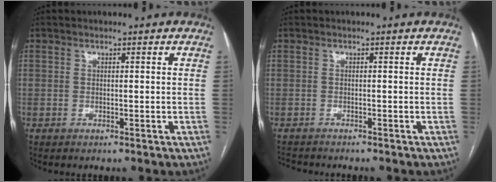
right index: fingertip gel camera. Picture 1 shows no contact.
{"total": 3.1, "force": [-2.9, 0.7, 0.6], "torque": [-0.008, -0.010, -0.045]}